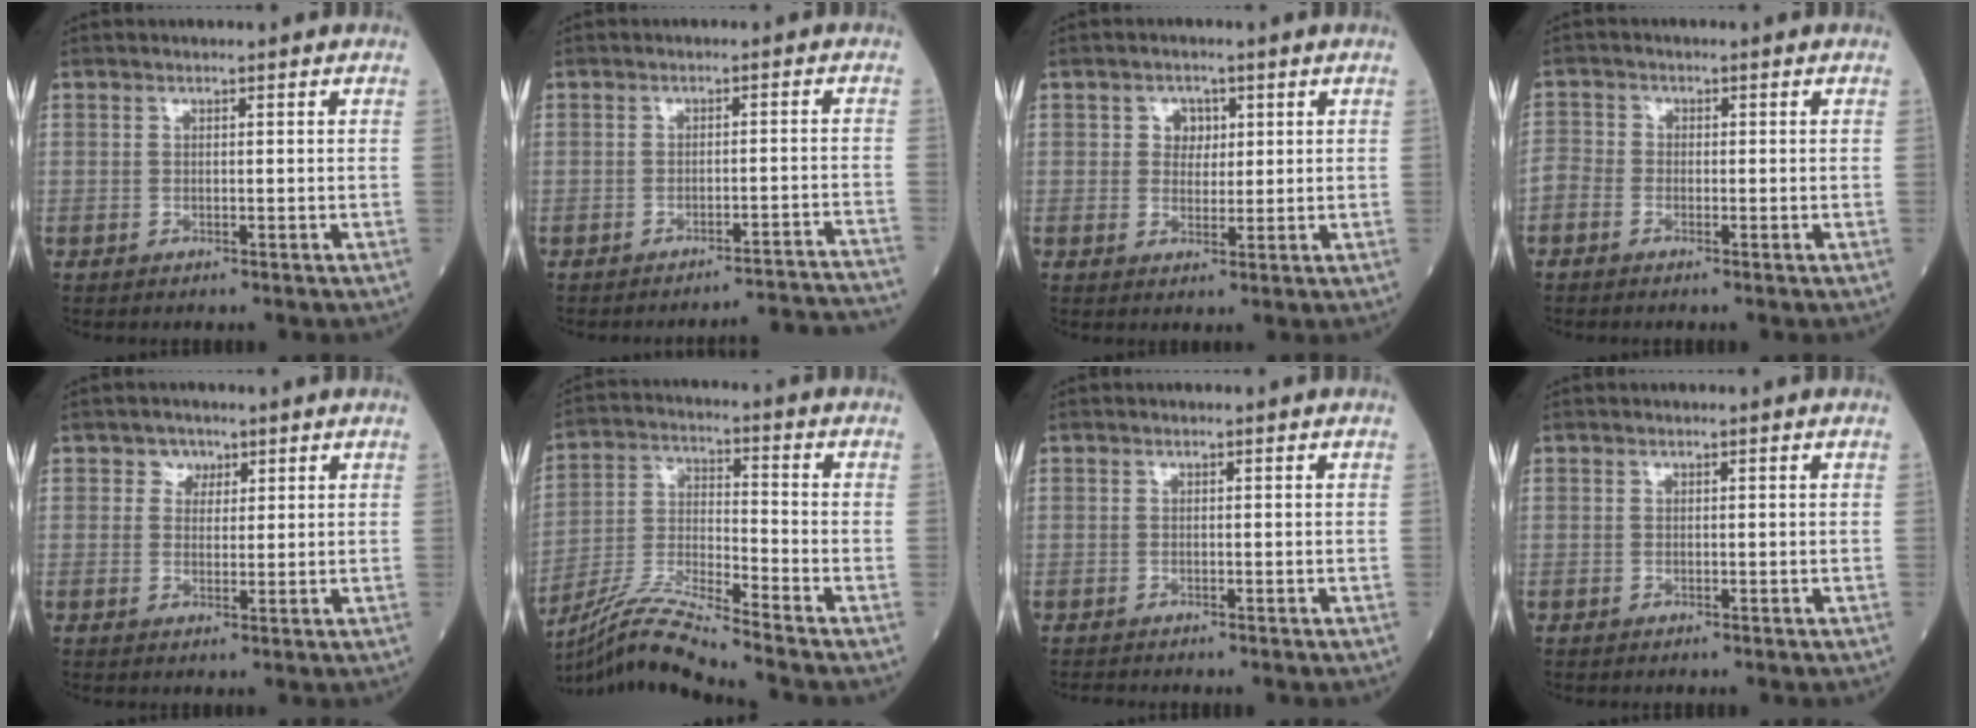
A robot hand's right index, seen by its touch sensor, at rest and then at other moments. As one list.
[{"total": 15.0, "force": [-14.6, -3.0, 1.7], "torque": [0.013, -0.004, -0.183]}, {"total": 2.9, "force": [0.9, 2.4, 1.4], "torque": [-0.016, 0.003, 0.014]}, {"total": 2.0, "force": [-1.2, 1.3, 0.9], "torque": [-0.020, 0.001, -0.033]}, {"total": 2.3, "force": [1.2, 1.9, 0.5], "torque": [0.001, 0.000, 0.013]}, {"total": 11.8, "force": [-10.6, -2.0, 4.8], "torque": [-0.094, -0.013, -0.200]}, {"total": 0.7, "force": [-0.7, 0.0, 0.1], "torque": [-0.005, -0.003, -0.013]}, {"total": 0.0}]